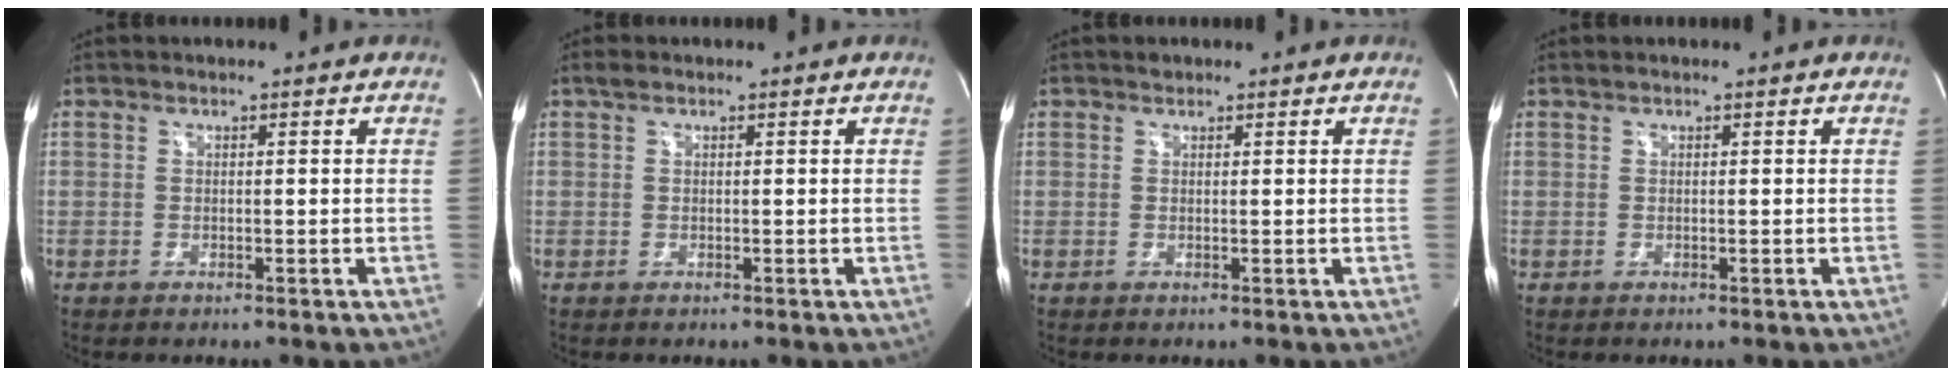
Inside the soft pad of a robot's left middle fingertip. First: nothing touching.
{"total": 0.7, "force": [0.5, 0.4, 0.4], "torque": [-0.008, 0.012, 0.010]}
{"total": 0.6, "force": [0.5, 0.3, 0.0], "torque": [-0.001, 0.002, 0.007]}
{"total": 0.0}